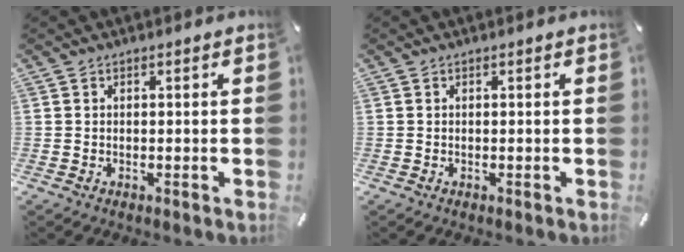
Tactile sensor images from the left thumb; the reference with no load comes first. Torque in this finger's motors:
{"motor_torque": [-0.10, 0.03, 0.03, -0.03, 0.01]}